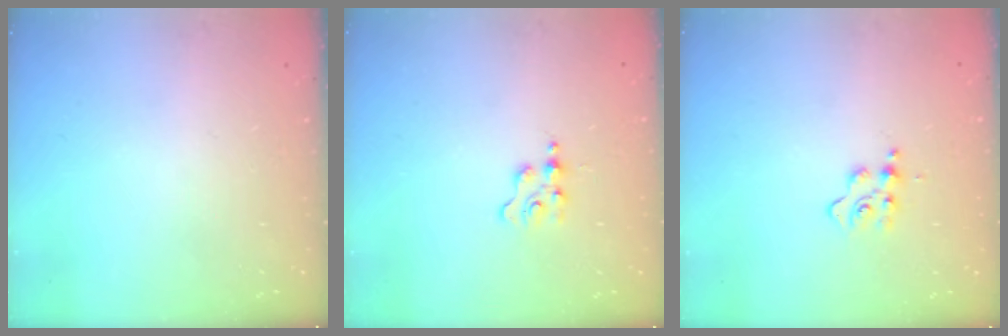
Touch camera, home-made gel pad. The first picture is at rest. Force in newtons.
{"total": 2.0, "press": 2.0, "slide": 0.2}
{"total": 6.5, "press": 6.5, "slide": 0.6}